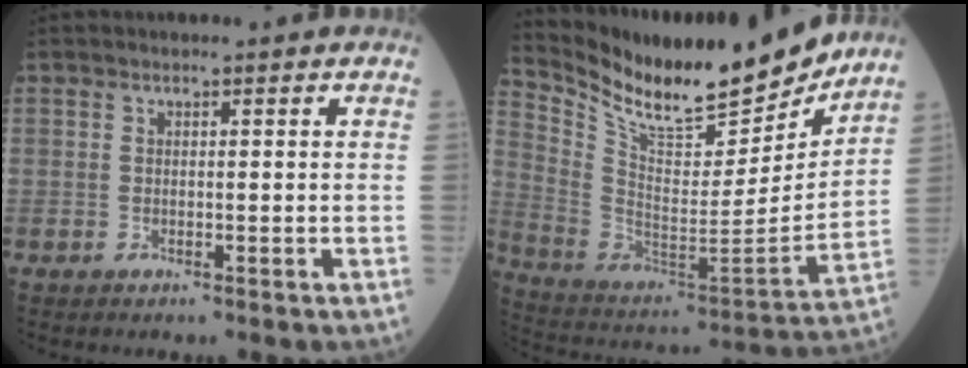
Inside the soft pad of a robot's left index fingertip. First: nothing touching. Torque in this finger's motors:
{"motor_torque": [1.06, -1.08, 0.37, 0.07]}